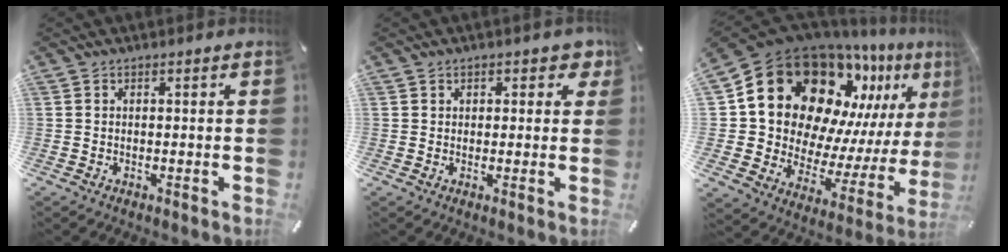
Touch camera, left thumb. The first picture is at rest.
{"total": 3.2, "force": [1.4, 2.5, 1.5], "torque": [0.000, -0.003, 0.018]}
{"total": 21.2, "force": [12.4, 14.6, 9.2], "torque": [-0.141, -0.122, 0.241]}